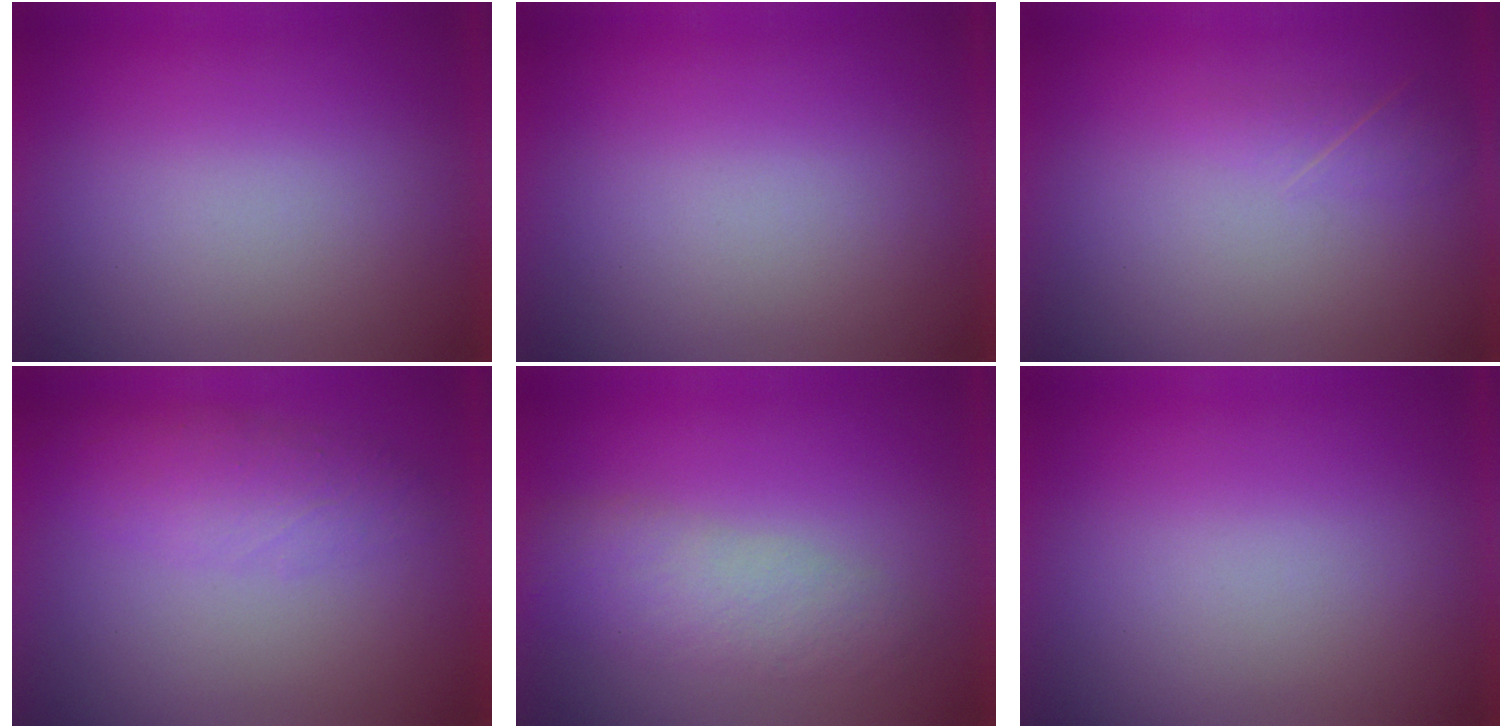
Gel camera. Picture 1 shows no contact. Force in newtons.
{"total": 0.0}
{"total": 1.9}
{"total": 3.0}
{"total": 3.0}
{"total": 0.0}